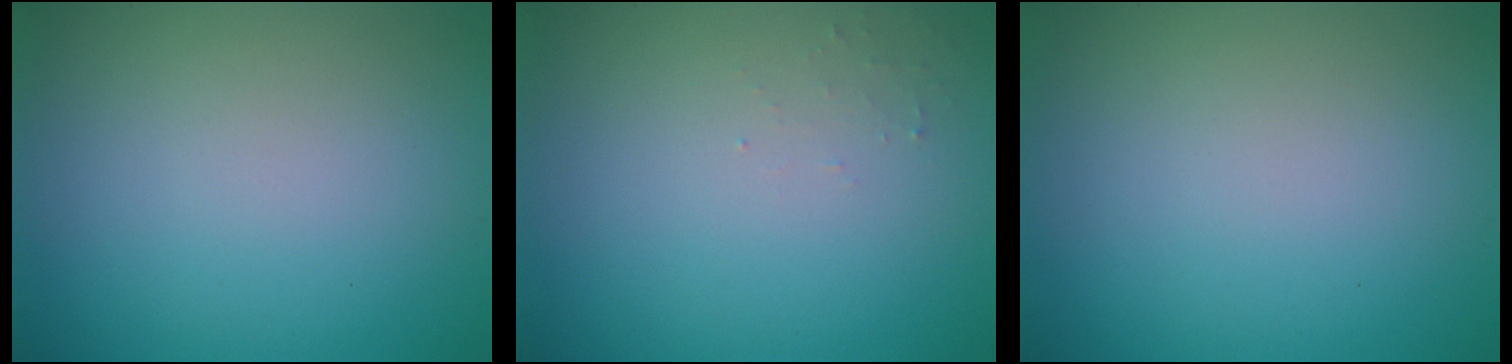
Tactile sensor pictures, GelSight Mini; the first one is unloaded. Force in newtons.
{"total": 0.7, "press": 0.7, "slide": 0.2}
{"total": 0.0}